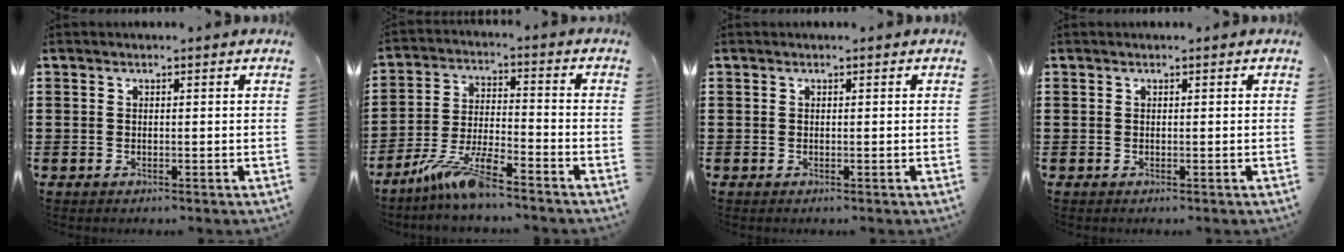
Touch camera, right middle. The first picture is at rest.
{"total": 8.3, "force": [-6.6, 1.0, 4.9], "torque": [-0.107, -0.006, -0.128]}
{"total": 0.0}
{"total": 0.0}